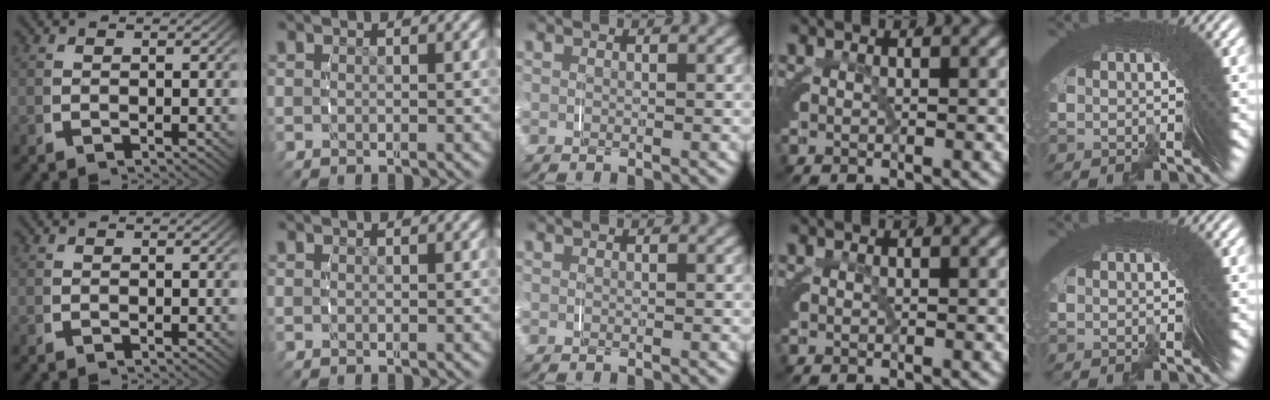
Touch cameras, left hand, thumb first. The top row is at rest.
{}